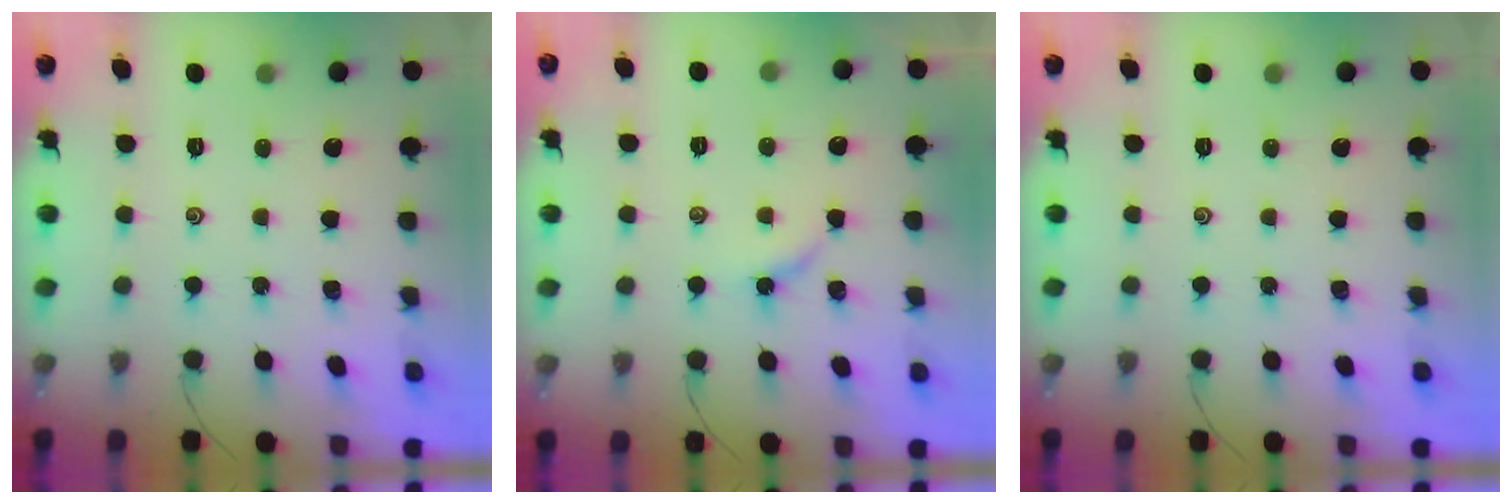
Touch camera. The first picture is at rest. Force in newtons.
{"total": 3.0, "press": 2.9, "slide": 0.3}
{"total": 0.0}